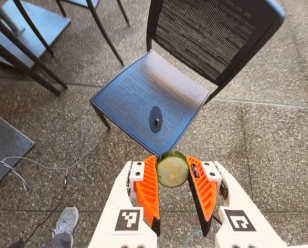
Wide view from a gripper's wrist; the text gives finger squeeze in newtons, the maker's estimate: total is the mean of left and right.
{"total": 9.4, "left": 8.7, "right": 10.2}